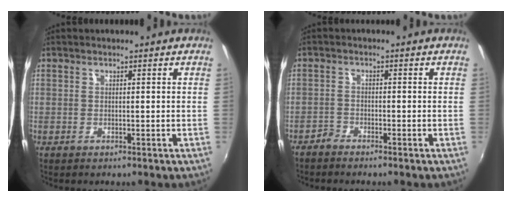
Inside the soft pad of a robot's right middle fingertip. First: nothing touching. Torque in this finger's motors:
{"motor_torque": [-0.22, -0.18, -0.02, -0.01]}